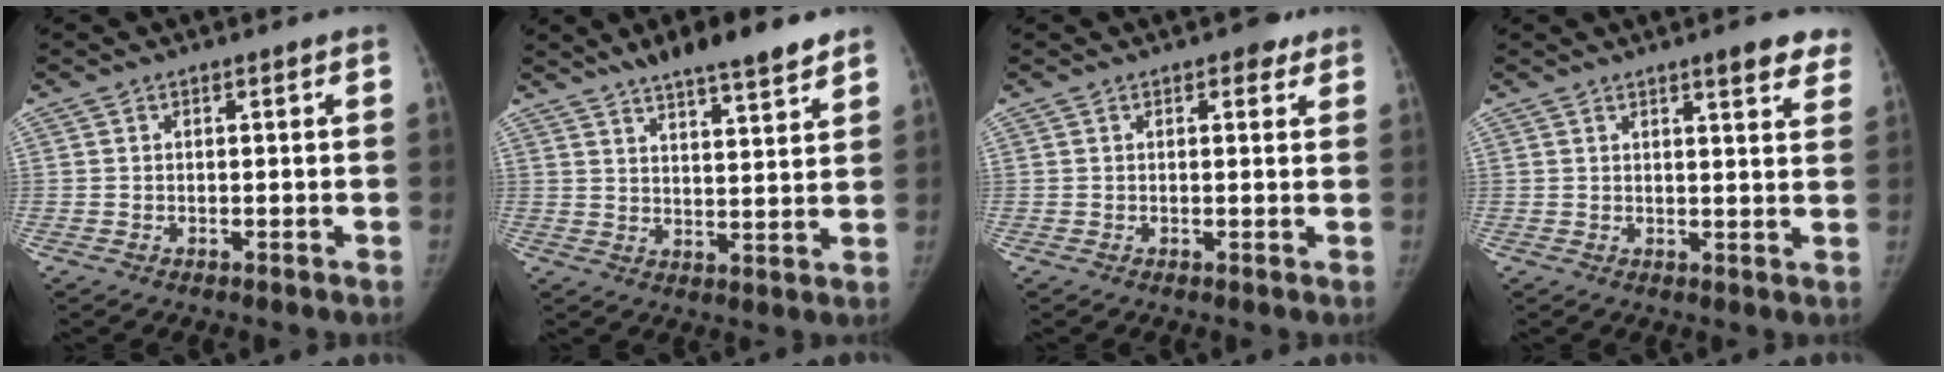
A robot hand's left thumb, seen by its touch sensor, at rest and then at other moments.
{"total": 11.8, "force": [8.8, 2.5, 7.5], "torque": [-0.093, -0.036, 0.136]}
{"total": 2.3, "force": [1.4, 1.4, 1.1], "torque": [0.003, -0.003, 0.012]}
{"total": 6.6, "force": [4.7, 1.6, 4.4], "torque": [-0.032, -0.019, 0.054]}